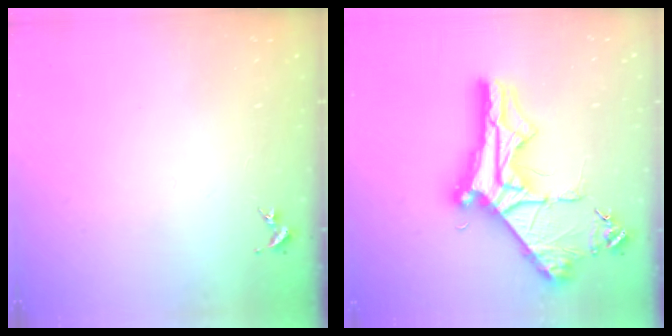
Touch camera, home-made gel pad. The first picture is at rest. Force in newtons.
{"total": 10.7, "press": 10.6, "slide": 1.2}